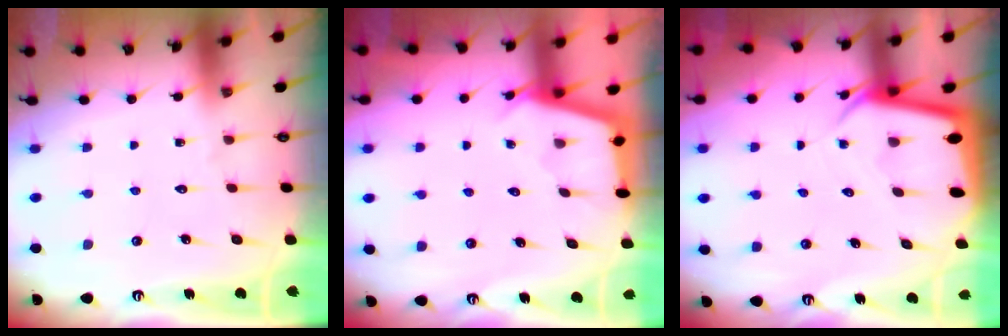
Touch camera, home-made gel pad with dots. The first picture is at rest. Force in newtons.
{"total": 2.7, "press": 2.7, "slide": 0.3}
{"total": 2.6, "press": 2.6, "slide": 0.1}